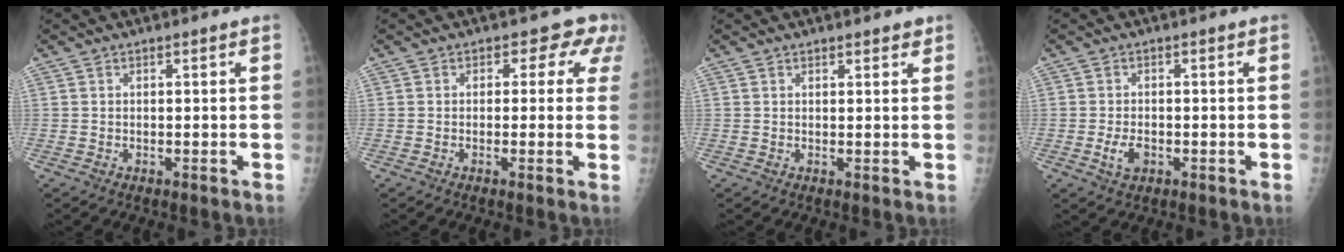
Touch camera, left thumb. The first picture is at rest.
{"total": 4.6, "force": [2.3, 3.5, 1.9], "torque": [0.018, -0.004, 0.003]}
{"total": 1.9, "force": [1.6, 0.8, 0.8], "torque": [0.003, -0.006, 0.016]}
{"total": 3.3, "force": [-1.0, 2.1, 2.3], "torque": [-0.042, 0.000, -0.016]}